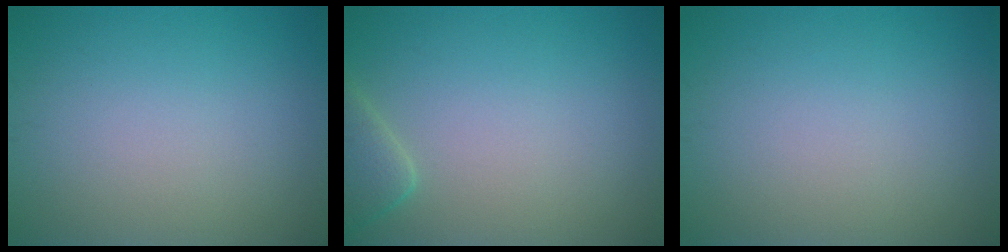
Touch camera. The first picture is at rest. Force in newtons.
{"total": 2.3, "press": 2.2, "slide": 0.4}
{"total": 0.0}